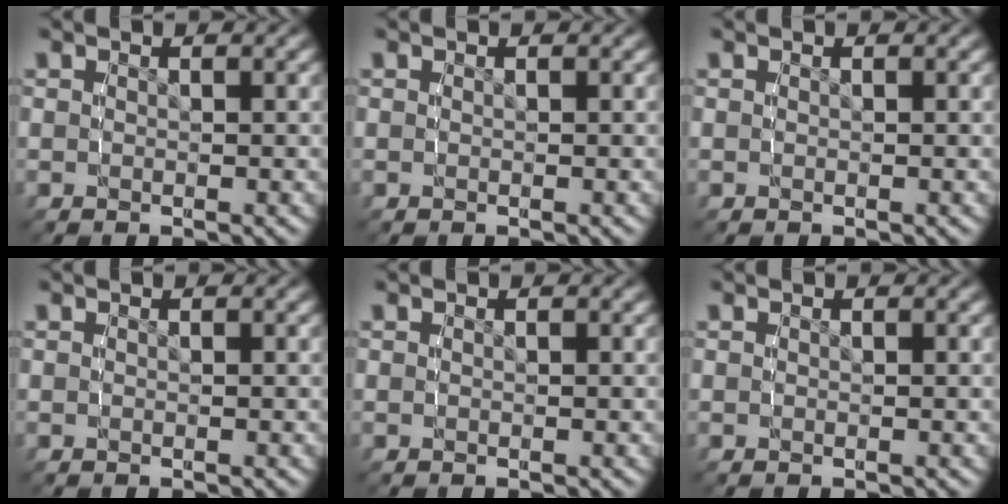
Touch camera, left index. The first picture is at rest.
{"total": 0.0}
{"total": 0.0}
{"total": 0.0}
{"total": 0.0}
{"total": 0.0}